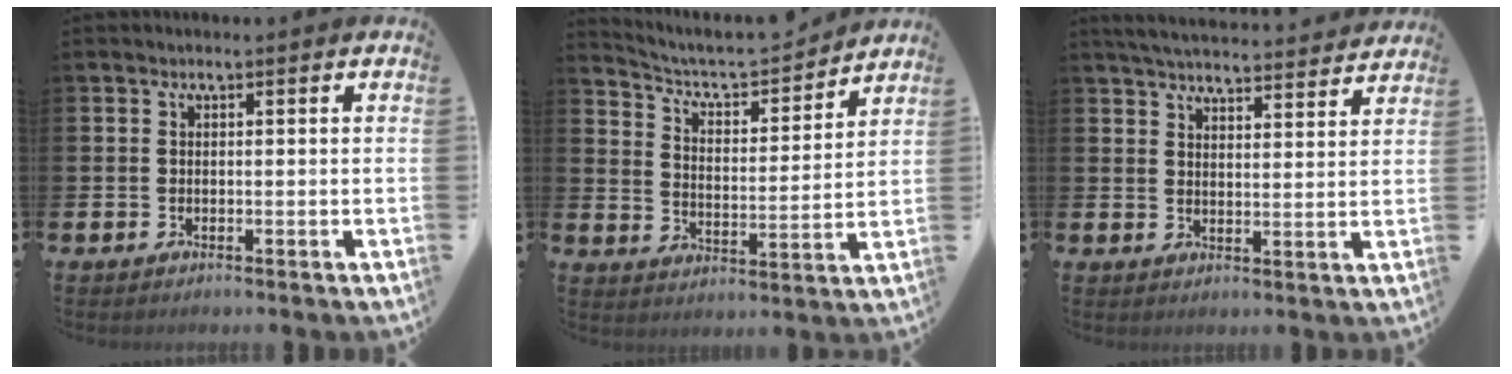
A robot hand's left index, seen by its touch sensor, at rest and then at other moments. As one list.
[{"total": 6.5, "force": [6.1, 1.6, 1.7], "torque": [-0.064, -0.047, 0.100]}, {"total": 5.2, "force": [5.1, 0.4, 0.6], "torque": [-0.029, -0.035, 0.091]}]